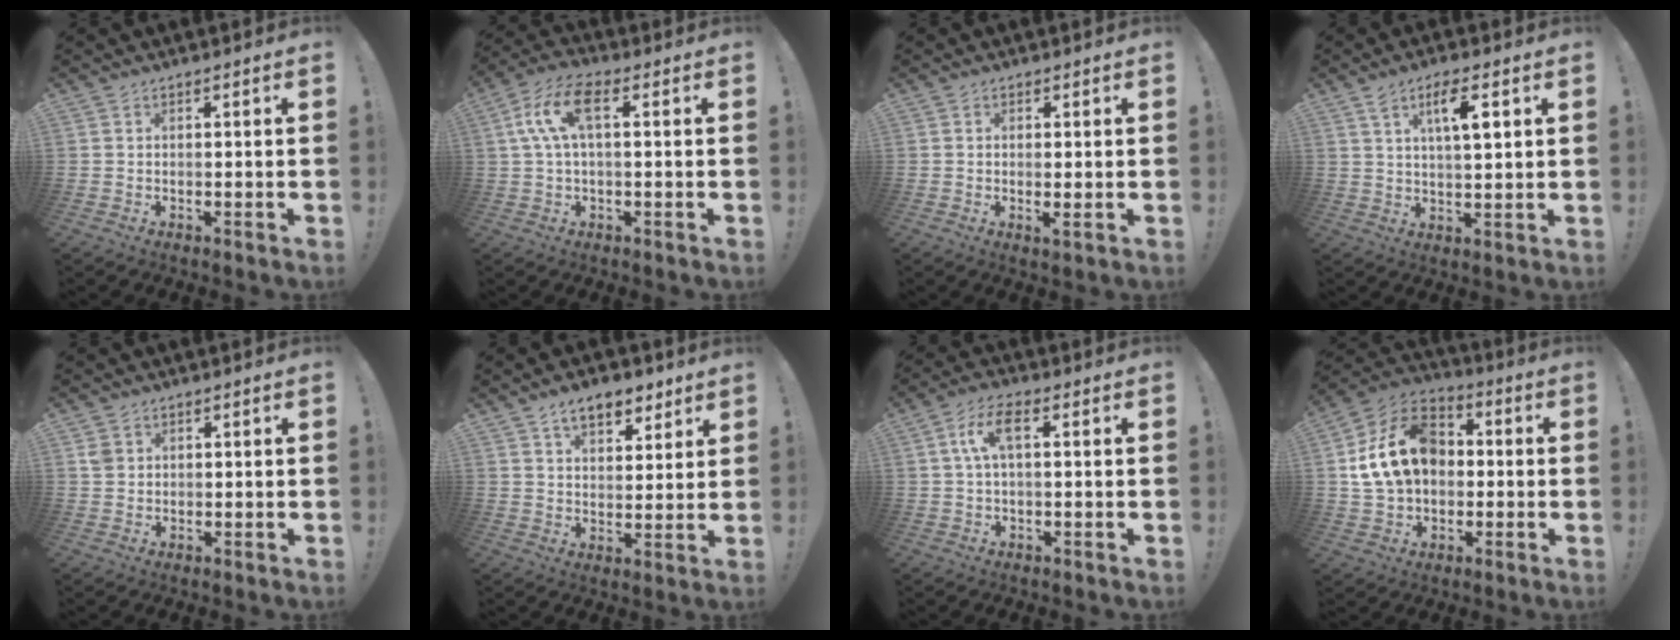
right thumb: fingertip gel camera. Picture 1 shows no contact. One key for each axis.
{"total": 11.9, "fx": 2.7, "fy": 5.9, "fz": 10.0, "tx": -0.206, "ty": 0.014, "tz": 0.053}
{"total": 2.1, "fx": 0.3, "fy": 0.2, "fz": 2.0, "tx": -0.025, "ty": -0.007, "tz": 0.005}
{"total": 7.6, "fx": 3.4, "fy": 2.2, "fz": 6.4, "tx": -0.103, "ty": -0.004, "tz": 0.051}
{"total": 2.6, "fx": 0.9, "fy": 2.2, "fz": 1.0, "tx": -0.009, "ty": 0.001, "tz": 0.017}
{"total": 9.3, "fx": 6.1, "fy": 5.1, "fz": 4.9, "tx": -0.070, "ty": -0.023, "tz": 0.112}
{"total": 7.6, "fx": 1.6, "fy": 3.2, "fz": 6.7, "tx": -0.136, "ty": 0.014, "tz": 0.030}
{"total": 18.9, "fx": 2.5, "fy": 14.2, "fz": 12.1, "tx": -0.195, "ty": 0.014, "tz": 0.057}